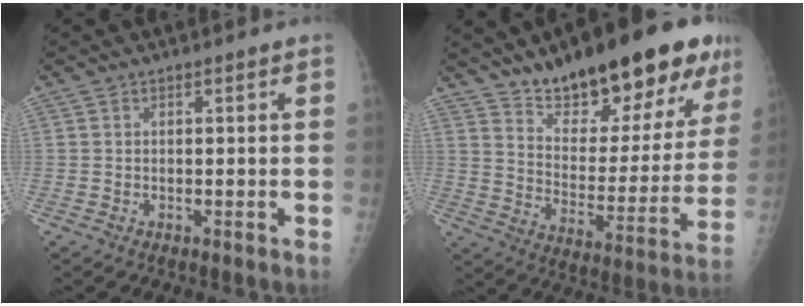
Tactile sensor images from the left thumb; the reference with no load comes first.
{"total": 25.3, "force": [17.2, 9.0, 16.1], "torque": [-0.198, -0.074, 0.266]}